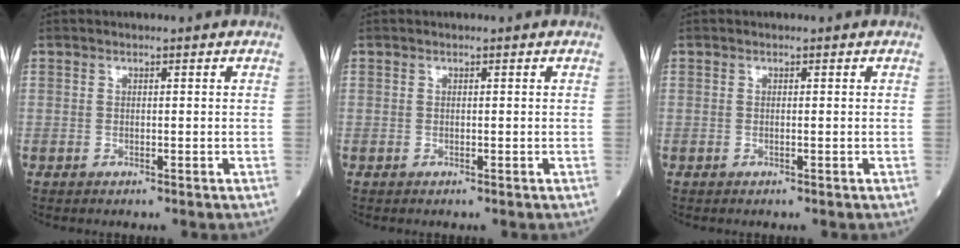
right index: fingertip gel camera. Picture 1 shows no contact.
{"total": 0.0}
{"total": 0.0}